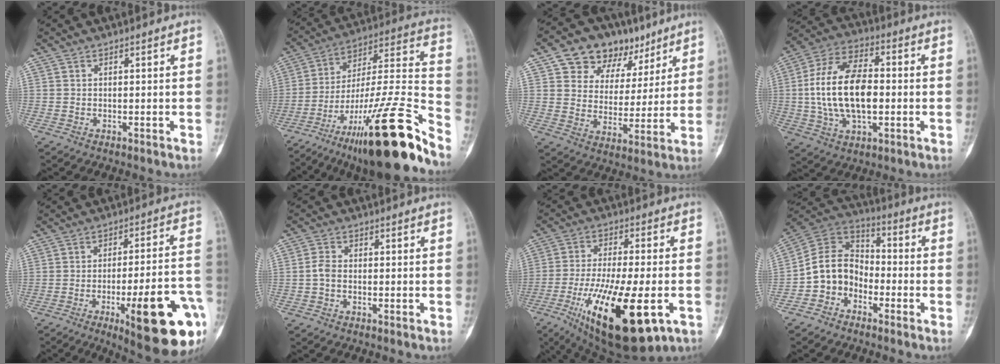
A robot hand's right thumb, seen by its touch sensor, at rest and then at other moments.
{"total": 28.9, "force": [-19.4, 4.1, 21.0], "torque": [-0.277, 0.091, -0.312]}
{"total": 15.3, "force": [9.0, 10.4, 6.7], "torque": [-0.060, -0.018, 0.146]}
{"total": 17.6, "force": [-0.3, 9.8, 14.7], "torque": [-0.277, 0.019, -0.008]}
{"total": 21.3, "force": [-8.3, 4.9, 19.0], "torque": [-0.214, 0.026, -0.103]}
{"total": 2.6, "force": [-0.6, 1.8, 1.8], "torque": [-0.035, 0.007, -0.019]}
{"total": 22.8, "force": [-8.1, 7.8, 19.8], "torque": [-0.360, -0.014, -0.117]}
{"total": 10.5, "force": [-4.0, 8.4, 4.9], "torque": [-0.066, 0.063, -0.090]}